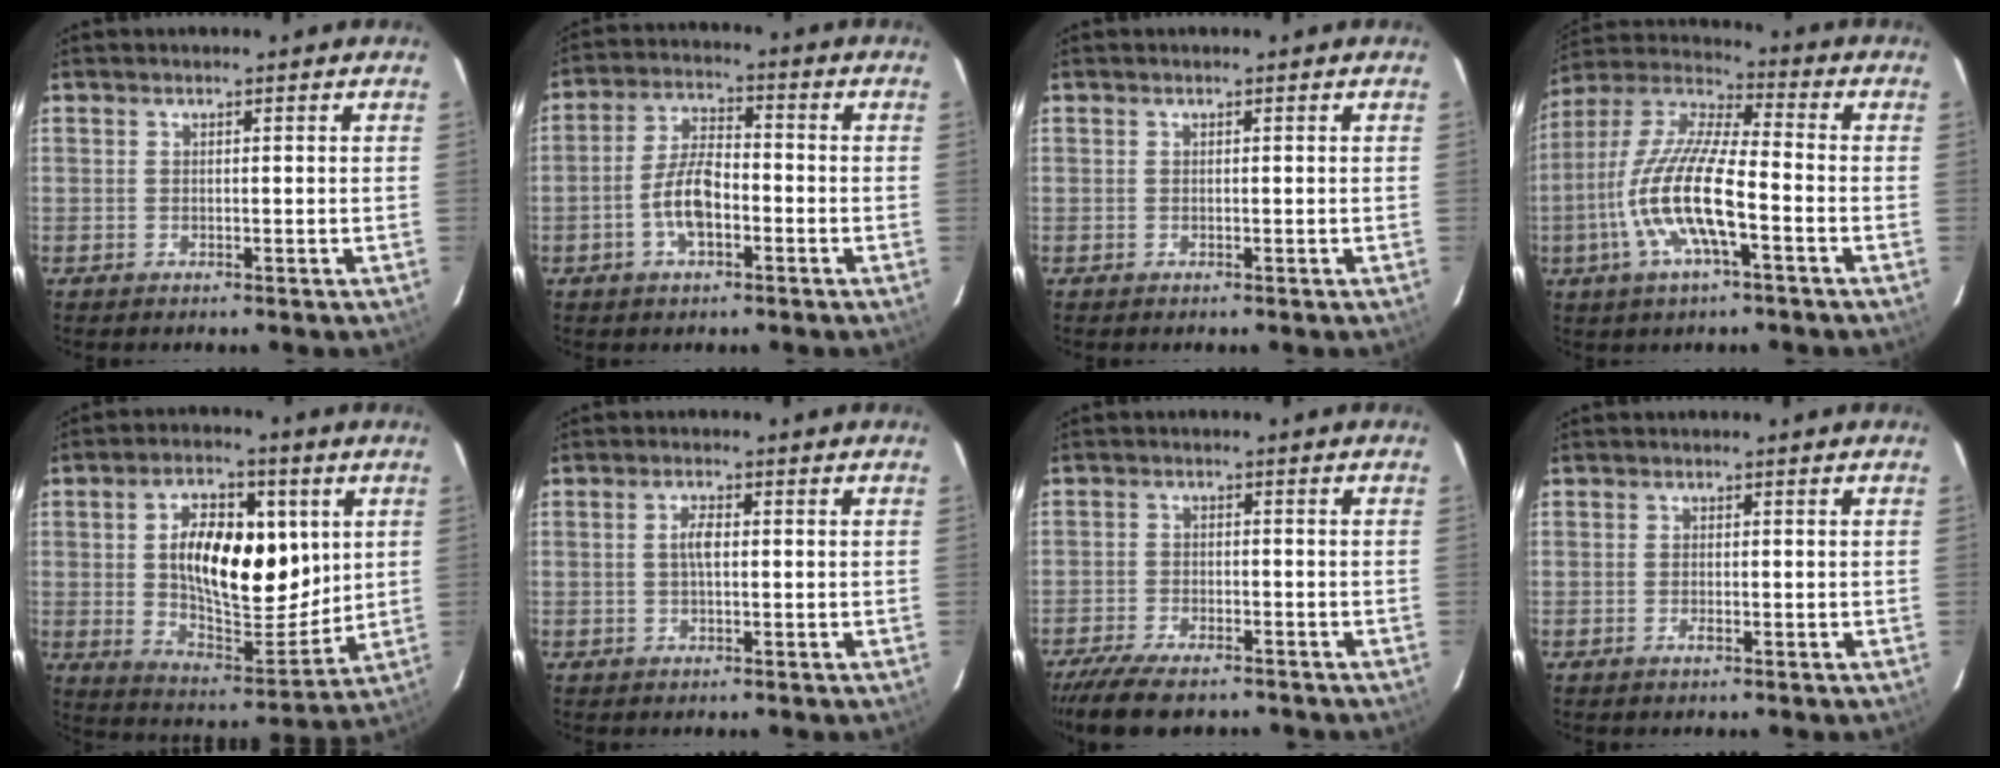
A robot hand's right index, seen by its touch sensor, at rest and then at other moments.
{"total": 7.8, "force": [-2.8, 3.3, 6.5], "torque": [-0.133, 0.010, -0.051]}
{"total": 0.0}
{"total": 15.4, "force": [-5.0, 3.5, 14.2], "torque": [-0.290, -0.007, -0.103]}
{"total": 17.7, "force": [3.2, 9.3, 14.7], "torque": [-0.250, 0.001, 0.060]}
{"total": 2.4, "force": [0.0, 0.9, 2.3], "torque": [-0.045, 0.005, 0.000]}
{"total": 10.8, "force": [-8.9, 3.3, 5.1], "torque": [-0.123, -0.026, -0.153]}
{"total": 1.1, "force": [-0.5, 0.5, 0.9], "torque": [-0.017, -0.001, -0.009]}